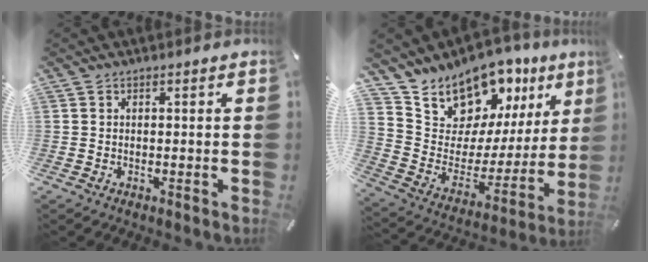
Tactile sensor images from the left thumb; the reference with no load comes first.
{"total": 13.8, "force": [12.3, 6.2, -0.6], "torque": [0.002, -0.138, 0.222]}